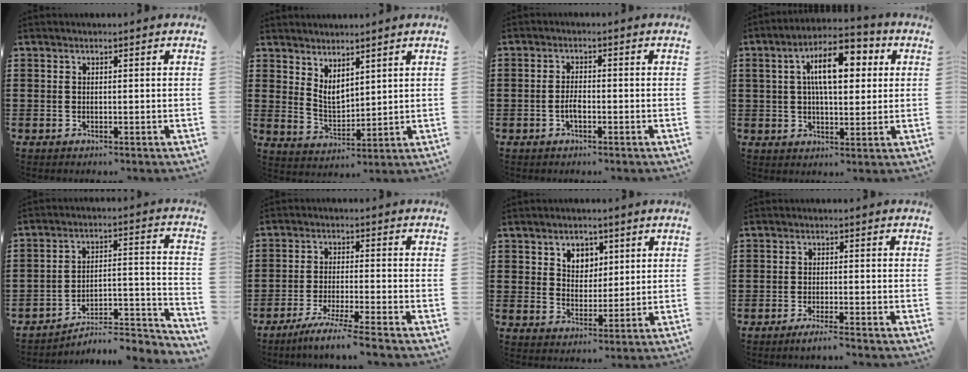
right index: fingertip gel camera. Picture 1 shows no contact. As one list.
[{"total": 3.8, "force": [3.0, 1.6, 1.6], "torque": [-0.042, -0.006, 0.057]}, {"total": 2.4, "force": [-1.0, 0.9, 2.0], "torque": [-0.045, 0.000, -0.021]}, {"total": 10.9, "force": [3.2, 4.8, 9.3], "torque": [-0.155, 0.007, 0.046]}, {"total": 5.6, "force": [-5.2, 0.9, 1.9], "torque": [-0.028, -0.003, -0.106]}, {"total": 5.1, "force": [-4.4, -0.8, 2.5], "torque": [-0.053, -0.021, -0.086]}, {"total": 4.0, "force": [2.1, 3.3, 1.0], "torque": [-0.035, 0.014, 0.037]}, {"total": 1.8, "force": [-1.5, -0.3, 0.9], "torque": [-0.014, -0.002, -0.028]}]